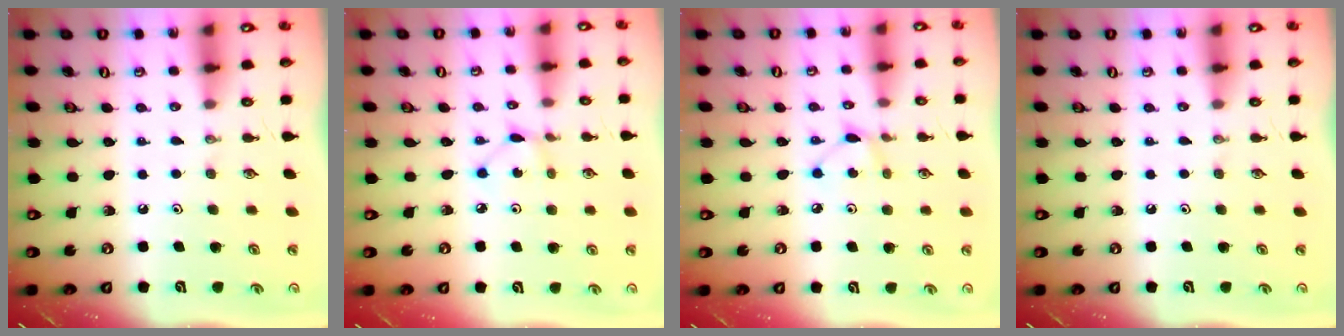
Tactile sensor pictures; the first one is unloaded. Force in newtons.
{"total": 2.0, "press": 2.0, "slide": 0.3}
{"total": 4.2, "press": 4.2, "slide": 0.6}
{"total": 0.0}